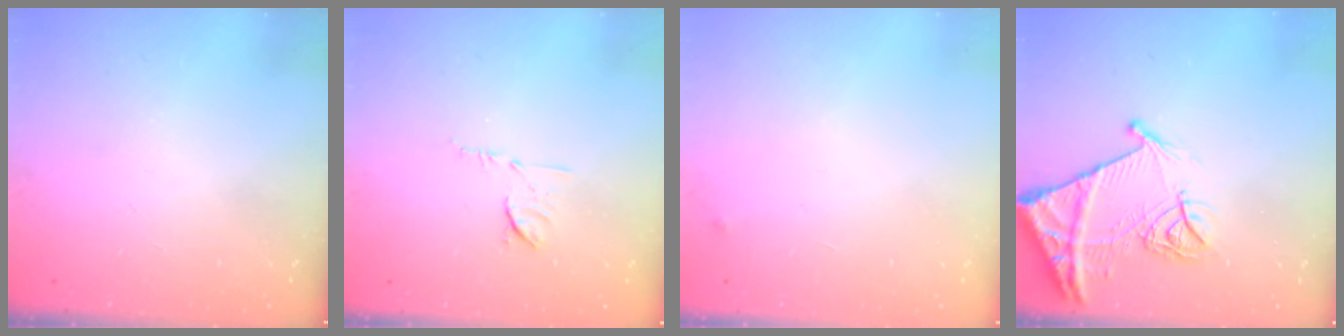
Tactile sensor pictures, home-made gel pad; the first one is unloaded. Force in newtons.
{"total": 6.6, "press": 6.5, "slide": 0.9}
{"total": 2.5, "press": 2.4, "slide": 0.4}
{"total": 13.6, "press": 13.6, "slide": 1.5}